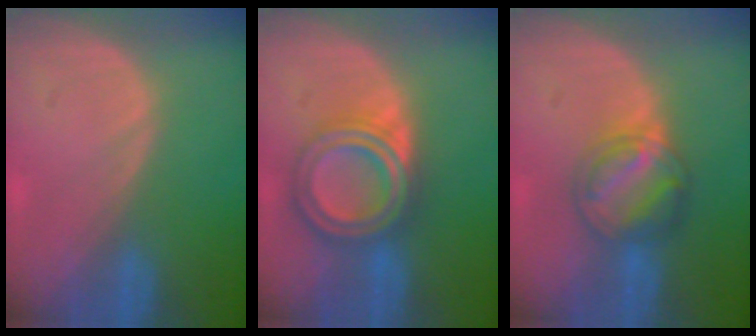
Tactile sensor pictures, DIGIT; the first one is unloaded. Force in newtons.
{"total": 7.7, "press": 7.6, "slide": 0.5}
{"total": 6.2, "press": 6.1, "slide": 1.3}